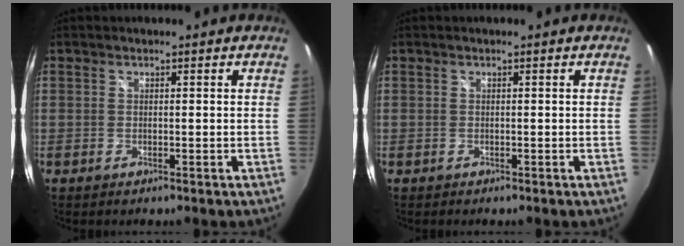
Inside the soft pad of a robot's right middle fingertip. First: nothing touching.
{"total": 0.0}